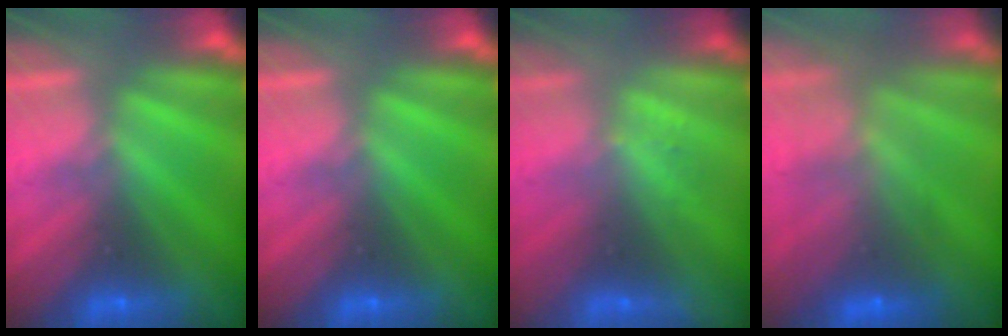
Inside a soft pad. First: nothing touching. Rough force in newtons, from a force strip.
{"total": 0.0}
{"total": 1.3}
{"total": 8.7}